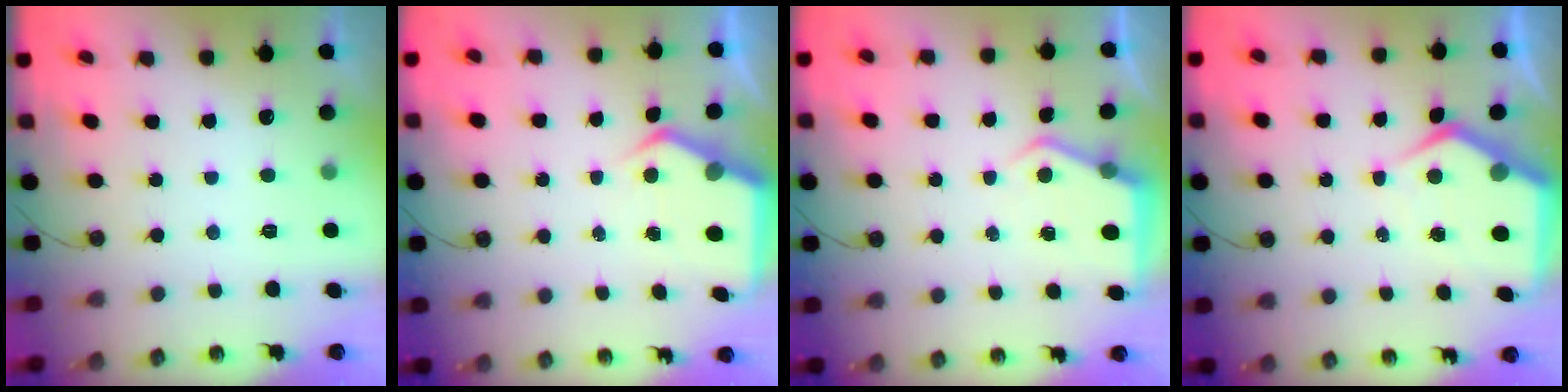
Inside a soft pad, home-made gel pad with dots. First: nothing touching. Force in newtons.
{"total": 4.9, "press": 4.8, "slide": 0.6}
{"total": 6.1, "press": 6.0, "slide": 0.9}
{"total": 9.3, "press": 9.2, "slide": 1.1}